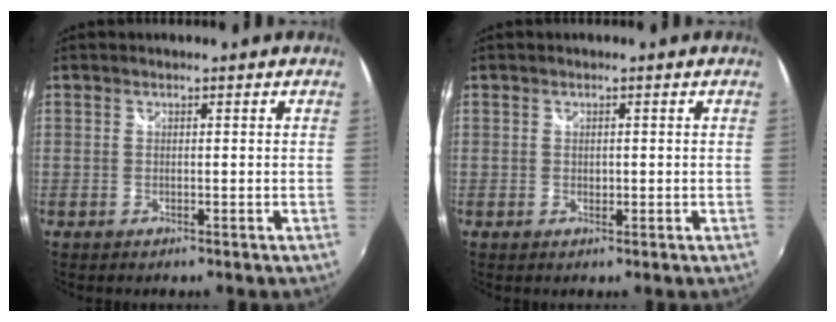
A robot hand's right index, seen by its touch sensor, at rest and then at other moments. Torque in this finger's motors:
{"motor_torque": [-0.17, 0.02, -0.05, 0.00]}